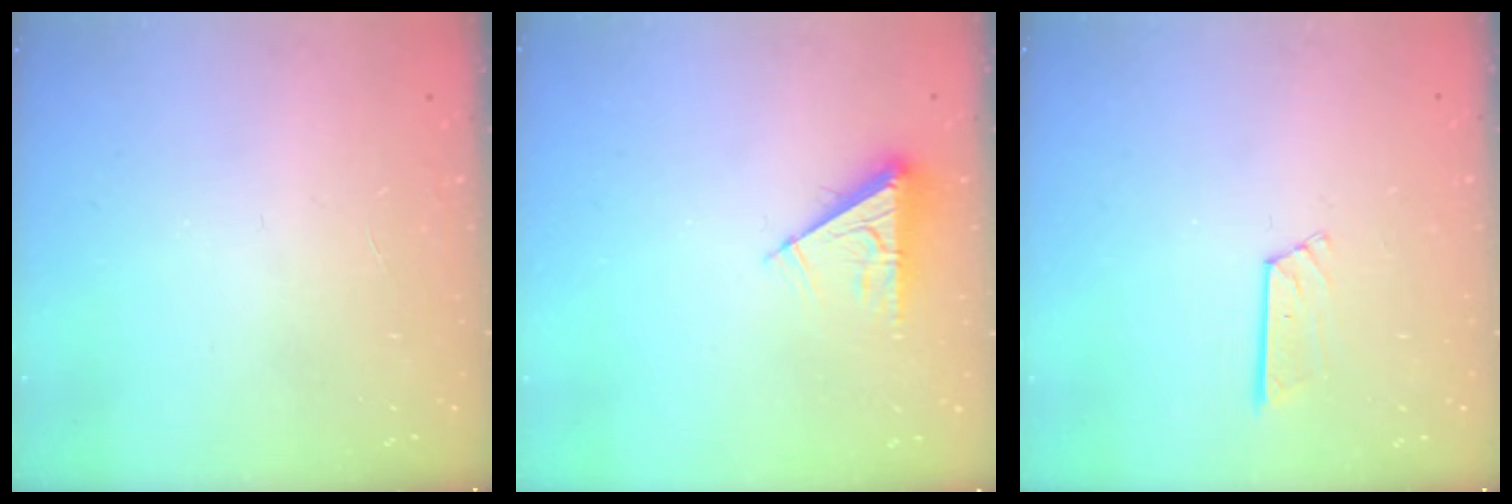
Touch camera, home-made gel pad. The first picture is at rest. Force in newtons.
{"total": 6.1, "press": 6.0, "slide": 1.0}
{"total": 6.2, "press": 6.2, "slide": 0.4}